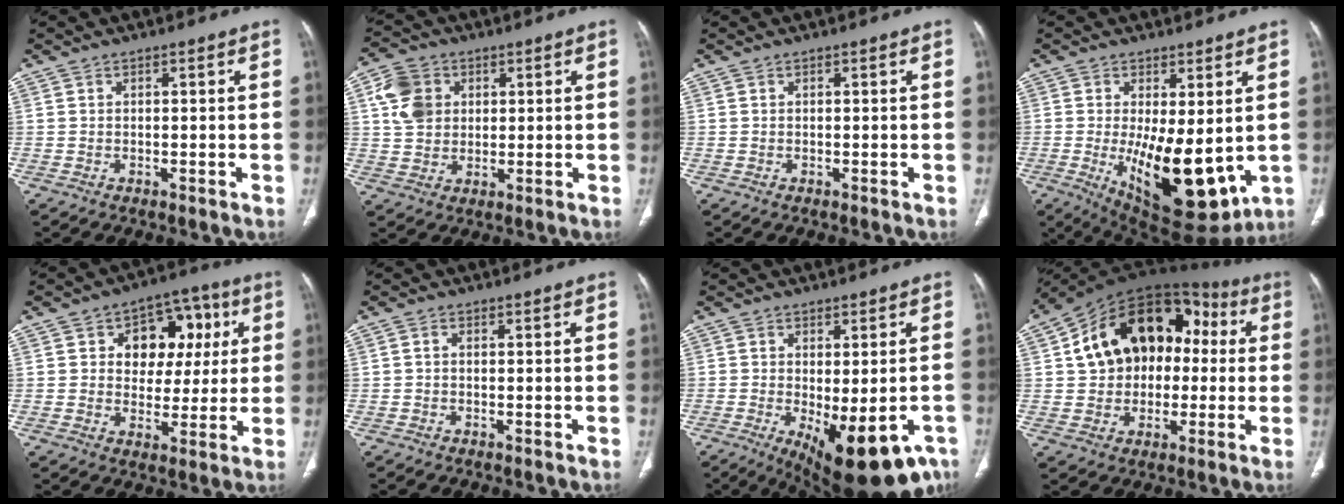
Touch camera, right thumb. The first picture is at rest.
{"total": 8.5, "force": [2.4, 6.9, 4.4], "torque": [-0.065, 0.000, 0.044]}
{"total": 0.0}
{"total": 16.0, "force": [-1.6, 6.7, 14.4], "torque": [-0.212, -0.035, -0.001]}
{"total": 13.0, "force": [3.1, 9.5, 8.3], "torque": [-0.053, 0.010, 0.044]}
{"total": 0.6, "force": [-0.1, 0.4, 0.4], "torque": [-0.007, 0.001, -0.005]}
{"total": 15.8, "force": [-7.7, 6.7, 12.0], "torque": [-0.133, -0.010, -0.094]}
{"total": 21.6, "force": [2.7, 15.3, 15.0], "torque": [-0.207, 0.045, 0.041]}